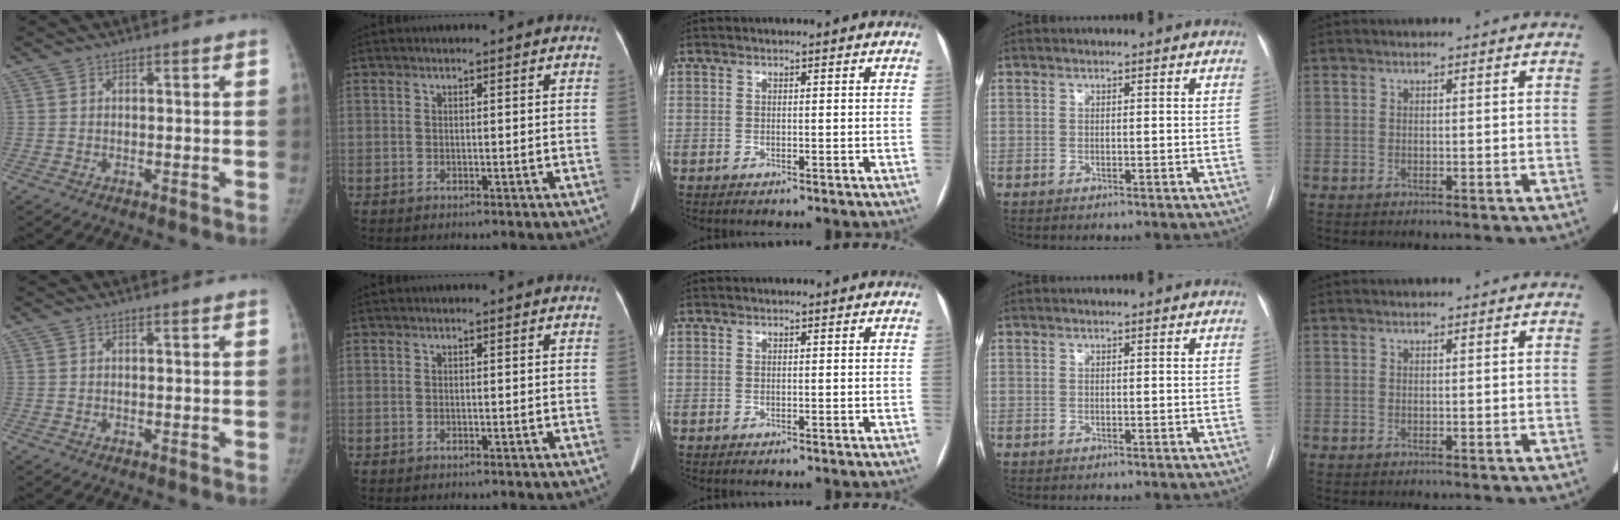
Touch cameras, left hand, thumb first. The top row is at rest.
{}